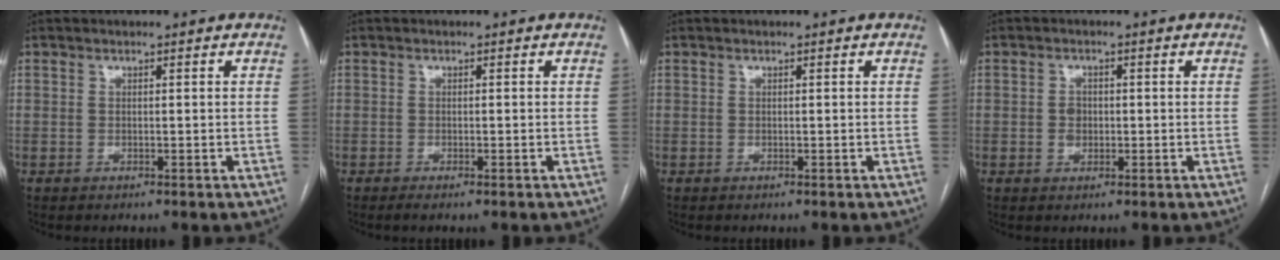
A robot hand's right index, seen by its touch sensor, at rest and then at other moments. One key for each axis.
{"total": 1.2, "fx": -0.9, "fy": 0.0, "fz": 0.9, "tx": -0.016, "ty": -0.003, "tz": -0.014}
{"total": 0.0}
{"total": 2.1, "fx": -0.2, "fy": 1.8, "fz": 1.2, "tx": -0.018, "ty": 0.004, "tz": -0.001}